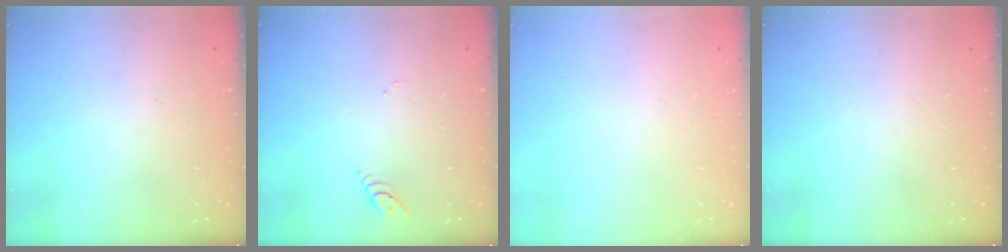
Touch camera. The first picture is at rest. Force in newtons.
{"total": 3.0, "press": 2.9, "slide": 0.4}
{"total": 0.0}
{"total": 0.0}